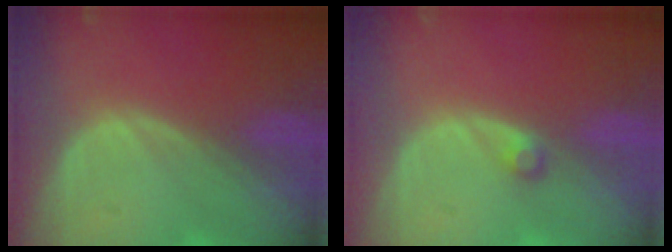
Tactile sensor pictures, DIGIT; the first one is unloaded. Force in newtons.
{"total": 1.3, "press": 1.2, "slide": 0.3}